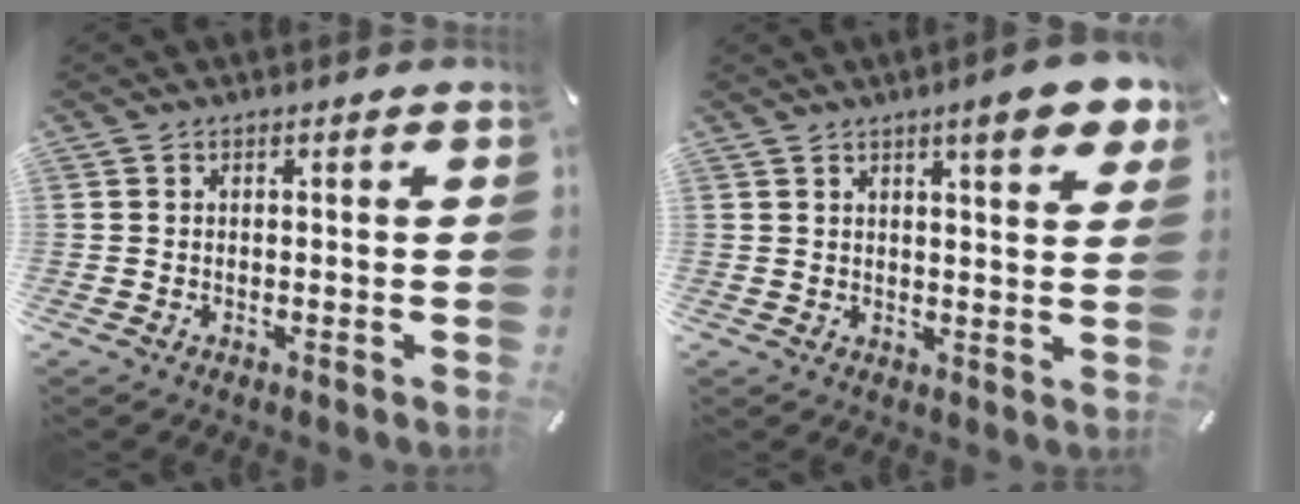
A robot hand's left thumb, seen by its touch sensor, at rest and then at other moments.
{"total": 7.9, "force": [4.9, 1.7, 6.0], "torque": [-0.084, -0.025, 0.077]}